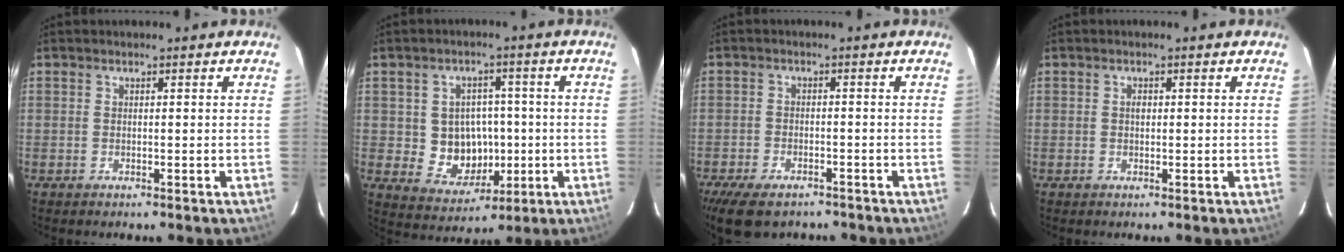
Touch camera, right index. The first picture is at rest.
{"total": 8.9, "force": [-0.7, 8.1, 3.7], "torque": [-0.080, 0.010, 0.008]}
{"total": 9.8, "force": [-7.3, 4.6, 4.6], "torque": [-0.115, -0.016, -0.121]}
{"total": 0.8, "force": [0.1, 0.6, 0.5], "torque": [-0.008, 0.004, 0.001]}